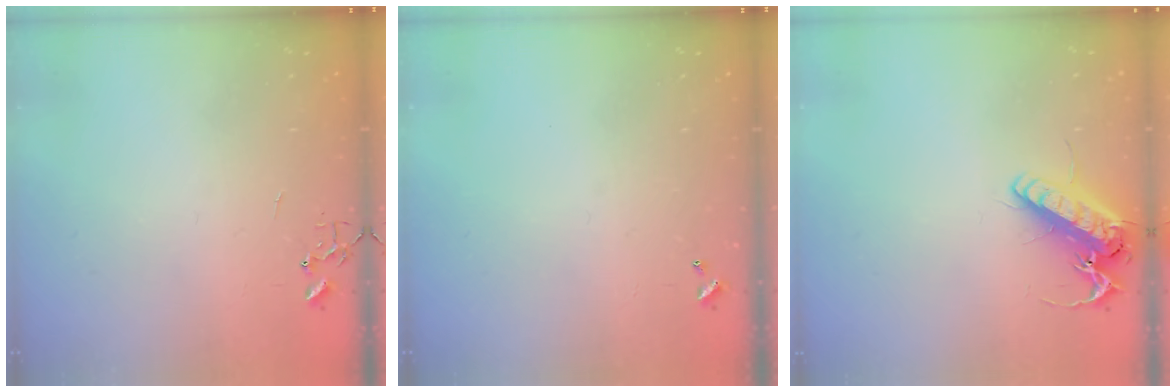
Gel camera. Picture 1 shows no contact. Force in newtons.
{"total": 0.0}
{"total": 14.6, "press": 14.4, "slide": 2.6}